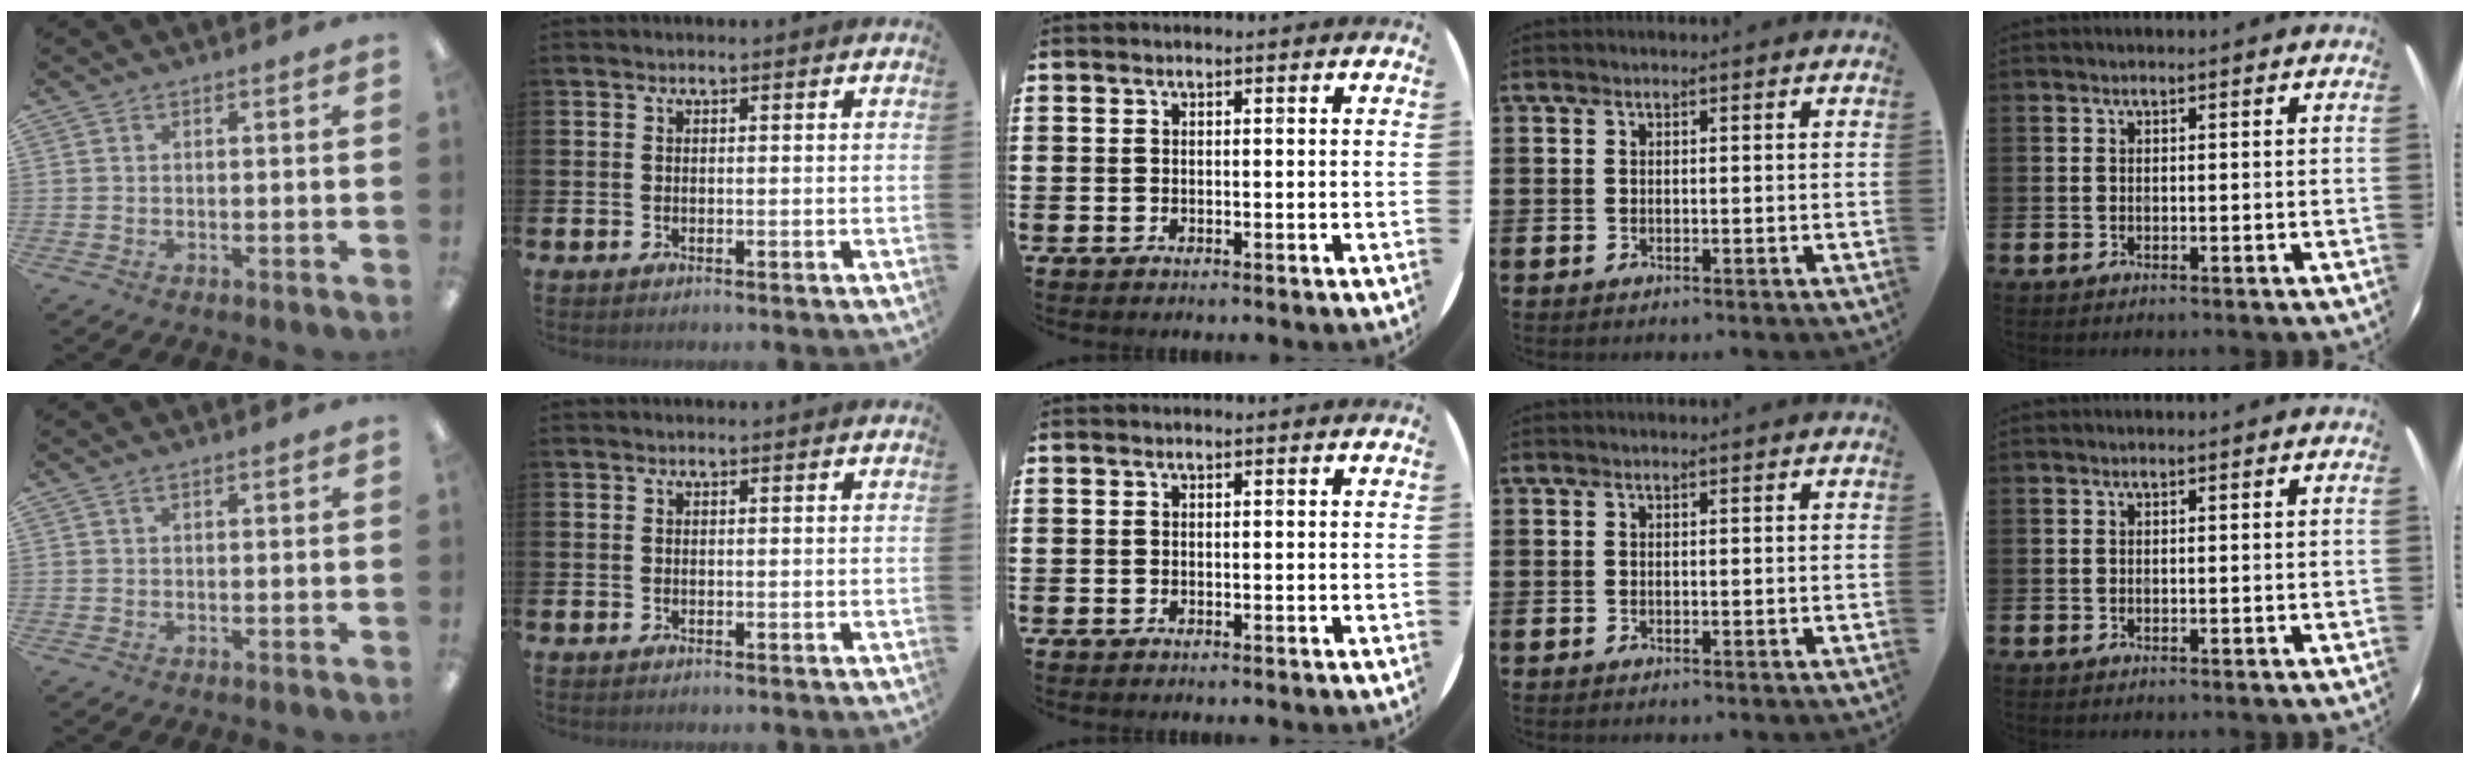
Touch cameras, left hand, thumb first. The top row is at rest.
{"thumb": {"total": 0.9, "force": [0.5, 0.3, 0.6], "torque": [-0.014, 0.002, 0.009]}}